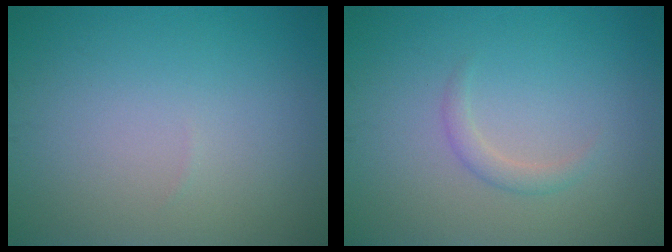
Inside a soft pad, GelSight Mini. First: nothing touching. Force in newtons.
{"total": 1.3, "press": 1.3, "slide": 0.1}